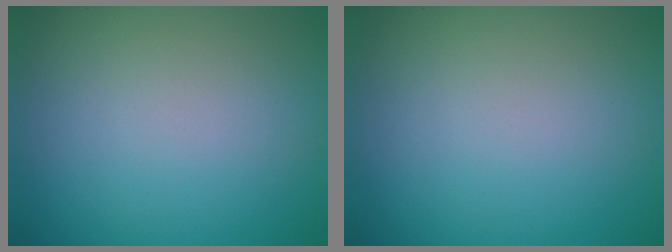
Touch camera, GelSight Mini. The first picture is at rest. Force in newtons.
{"total": 0.0}